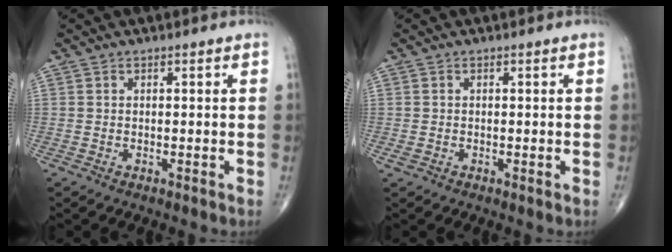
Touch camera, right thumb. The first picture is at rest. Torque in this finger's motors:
{"motor_torque": [0.64, 0.12, 0.14, -0.12, 0.02]}